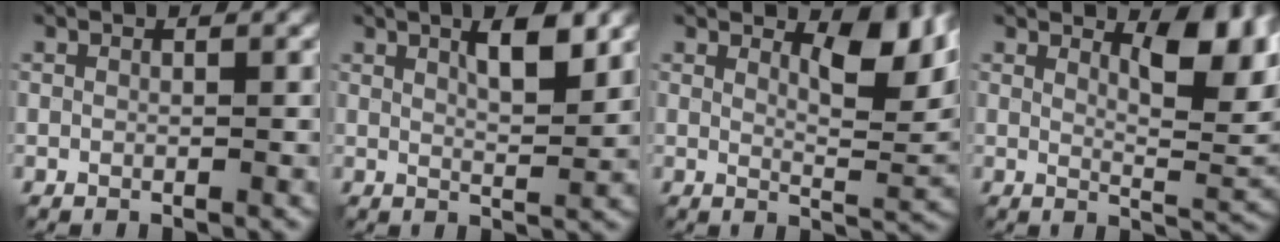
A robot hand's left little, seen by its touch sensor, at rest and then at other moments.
{"total": 3.9, "force": [1.9, 0.9, 3.3], "torque": [-0.054, 0.000, 0.032]}
{"total": 5.6, "force": [2.9, 1.9, 4.3], "torque": [-0.064, -0.006, 0.043]}
{"total": 6.4, "force": [3.0, 2.1, 5.2], "torque": [-0.070, -0.006, 0.049]}